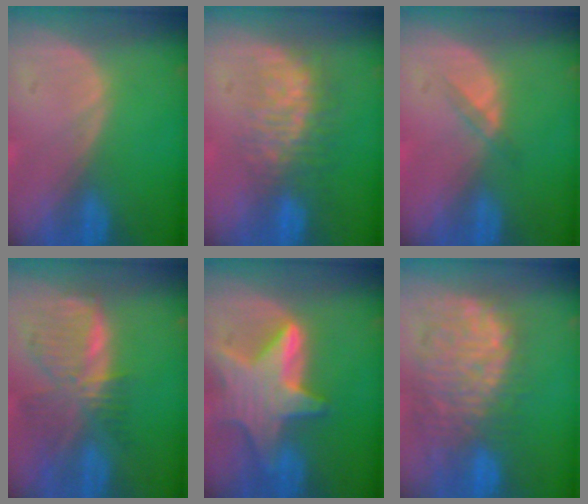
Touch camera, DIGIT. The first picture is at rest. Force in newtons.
{"total": 7.7, "press": 7.1, "slide": 3.1}
{"total": 1.8, "press": 1.4, "slide": 1.0}
{"total": 8.5, "press": 7.4, "slide": 4.2}
{"total": 9.0, "press": 9.0, "slide": 0.6}
{"total": 11.8, "press": 10.6, "slide": 5.2}